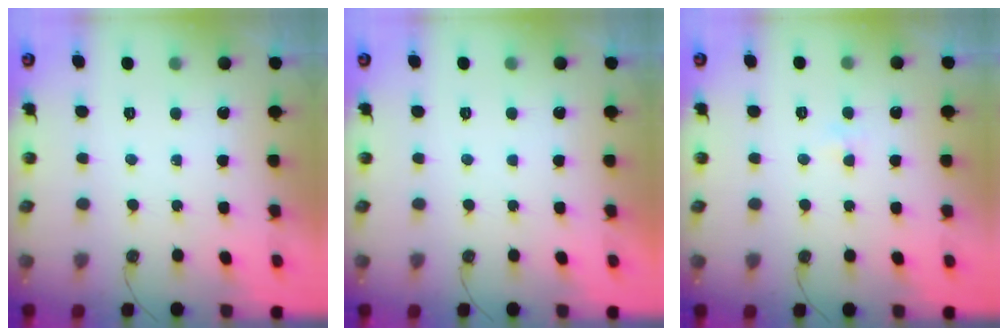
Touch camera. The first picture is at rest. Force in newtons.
{"total": 0.0}
{"total": 2.1, "press": 2.0, "slide": 0.3}